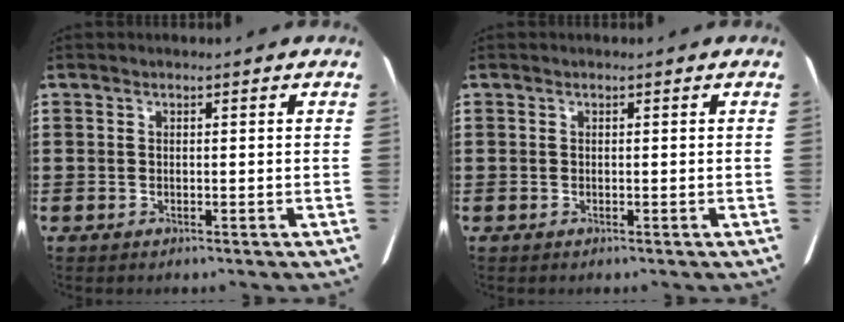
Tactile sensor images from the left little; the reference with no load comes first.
{"total": 0.0}